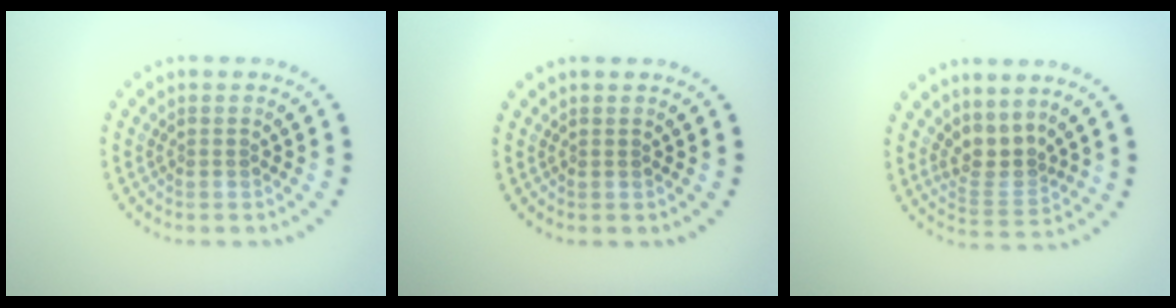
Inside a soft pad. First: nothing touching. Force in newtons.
{"total": 0.0}
{"total": 2.7, "press": 1.9, "slide": 2.0}